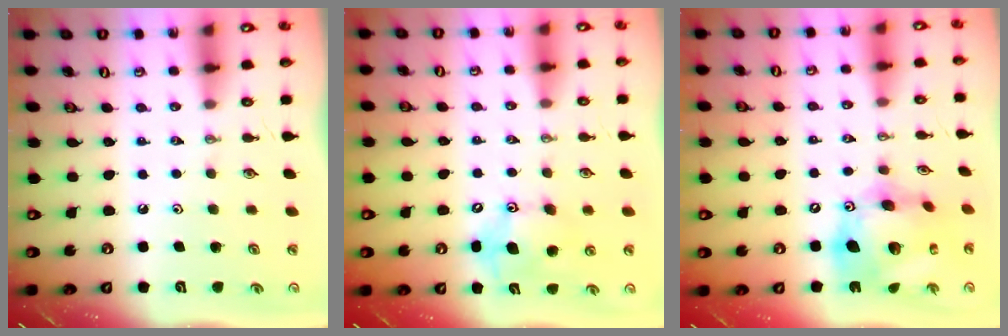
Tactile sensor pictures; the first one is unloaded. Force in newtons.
{"total": 11.6, "press": 11.2, "slide": 2.8}
{"total": 19.1, "press": 19.0, "slide": 1.8}